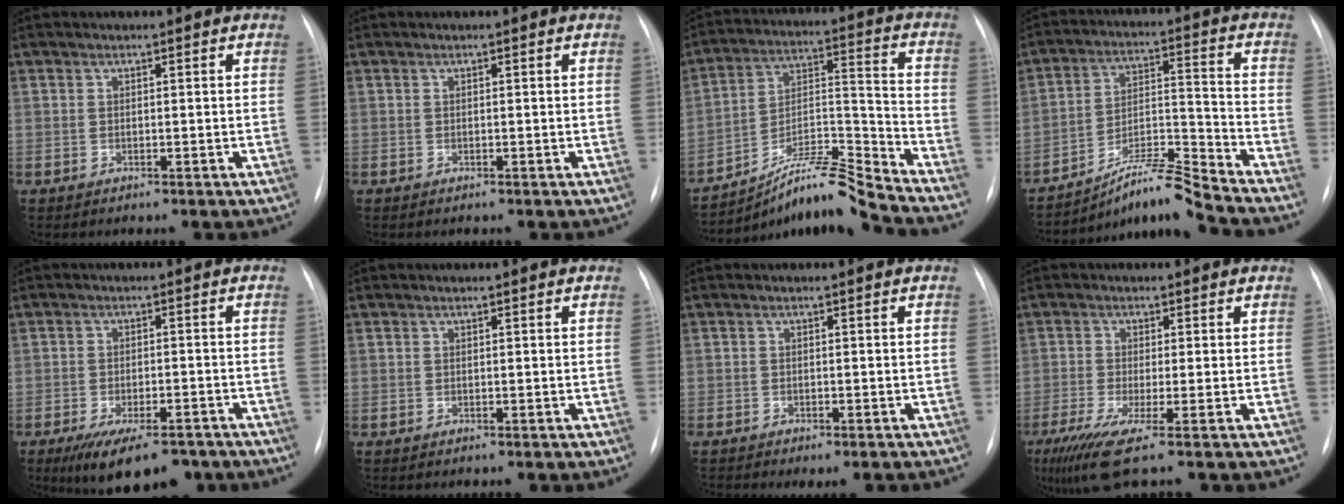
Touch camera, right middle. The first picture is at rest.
{"total": 0.0}
{"total": 12.0, "force": [-11.1, -1.9, 4.0], "torque": [-0.067, 0.030, -0.194]}
{"total": 9.5, "force": [-8.8, -1.9, 3.2], "torque": [-0.059, 0.019, -0.151]}
{"total": 10.7, "force": [-8.0, 3.8, 6.1], "torque": [-0.092, -0.009, -0.118]}
{"total": 0.0}
{"total": 3.9, "force": [-3.3, 1.1, 1.9], "torque": [-0.015, -0.007, -0.041]}
{"total": 6.5, "force": [-3.9, 0.1, 5.2], "torque": [-0.100, -0.021, -0.074]}